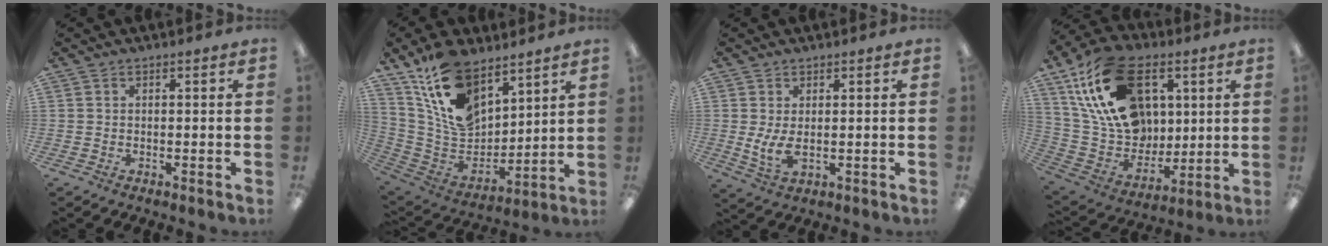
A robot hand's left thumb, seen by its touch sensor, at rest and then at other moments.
{"total": 17.1, "force": [10.9, 9.8, 8.8], "torque": [-0.182, -0.056, 0.207]}
{"total": 6.0, "force": [0.0, 3.2, 5.1], "torque": [-0.106, -0.008, -0.001]}
{"total": 25.5, "force": [10.4, 16.9, 16.1], "torque": [-0.317, -0.030, 0.186]}